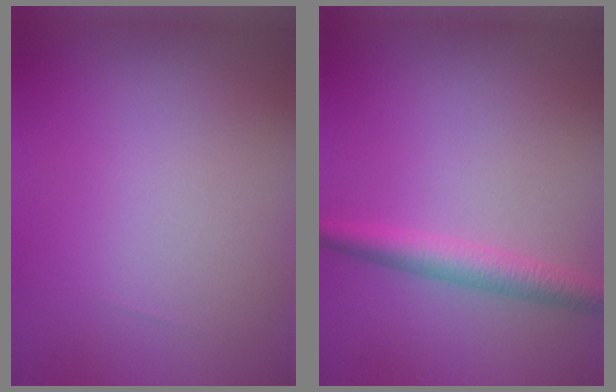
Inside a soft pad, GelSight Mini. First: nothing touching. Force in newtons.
{"total": 2.7, "press": 2.7, "slide": 0.0}